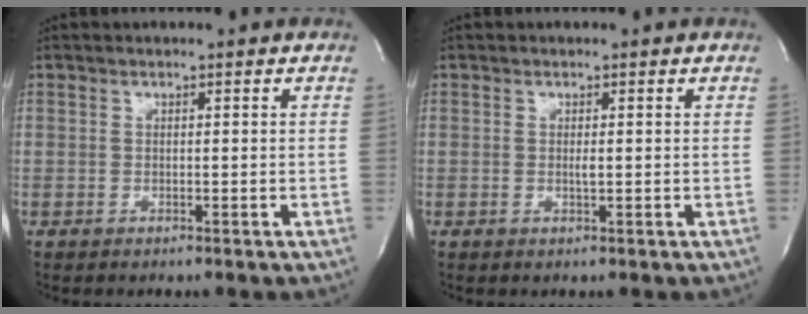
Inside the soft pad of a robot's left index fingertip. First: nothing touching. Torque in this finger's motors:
{"motor_torque": [0.08, 0.15, 0.00, 0.00]}